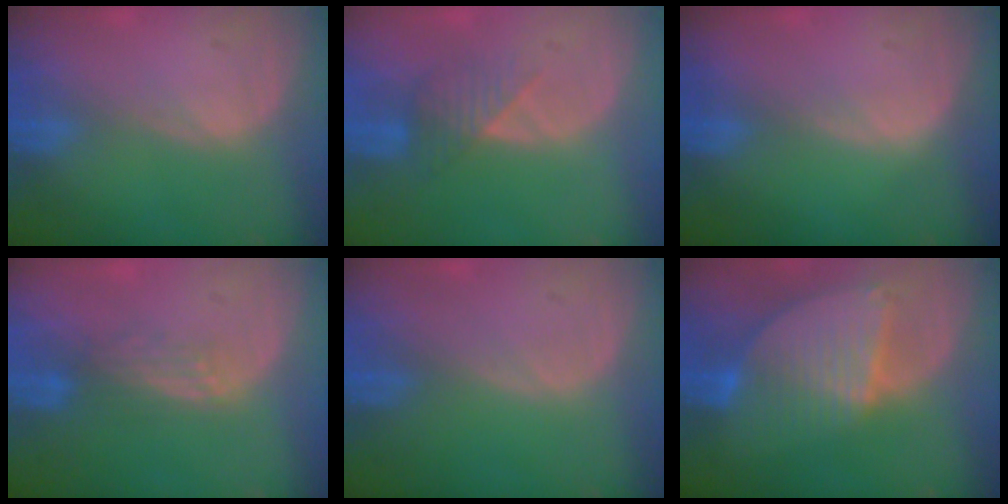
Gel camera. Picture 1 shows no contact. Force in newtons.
{"total": 3.5, "press": 3.3, "slide": 1.2}
{"total": 0.5, "press": 0.3, "slide": 0.4}
{"total": 2.9, "press": 2.7, "slide": 1.1}
{"total": 0.0}
{"total": 8.5, "press": 7.5, "slide": 4.0}